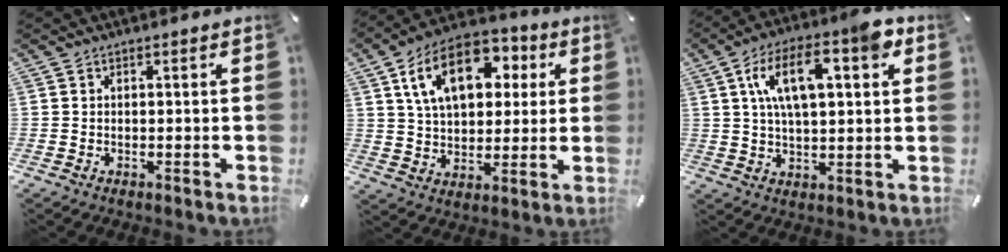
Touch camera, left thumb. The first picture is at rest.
{"total": 16.8, "force": [6.3, 10.9, 11.1], "torque": [-0.206, 0.000, 0.109]}
{"total": 14.3, "force": [5.4, 6.6, 11.5], "torque": [-0.194, 0.008, 0.092]}